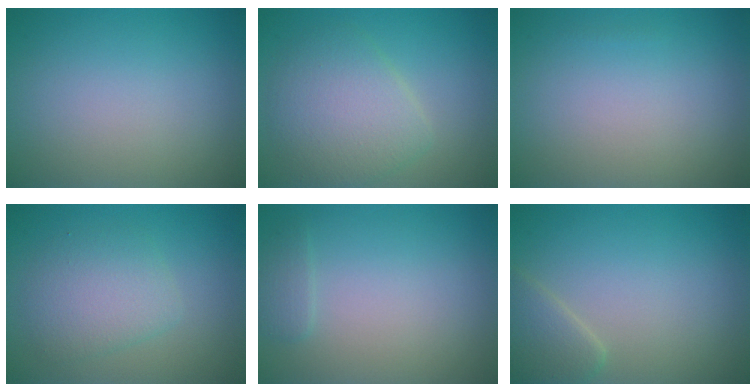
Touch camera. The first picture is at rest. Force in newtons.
{"total": 5.0, "press": 5.0, "slide": 0.1}
{"total": 0.0}
{"total": 3.5, "press": 3.5, "slide": 0.1}
{"total": 1.1, "press": 1.1, "slide": 0.1}
{"total": 2.4, "press": 2.4, "slide": 0.1}